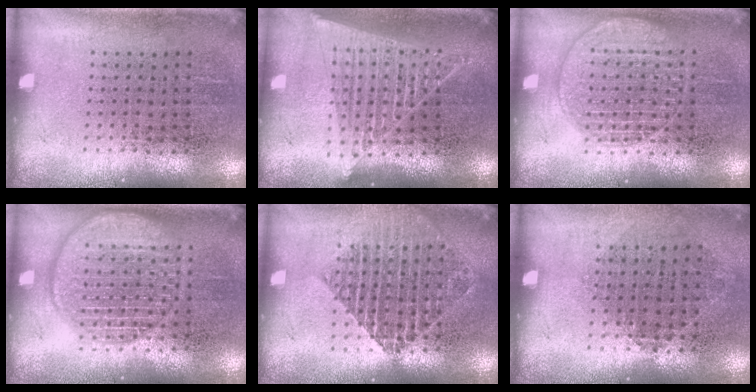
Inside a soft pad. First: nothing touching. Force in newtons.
{"total": 1.9, "press": 1.7, "slide": 0.8}
{"total": 2.7, "press": 2.7, "slide": 0.5}
{"total": 2.9, "press": 2.9, "slide": 0.4}
{"total": 1.7, "press": 1.4, "slide": 0.8}
{"total": 0.8, "press": 0.7, "slide": 0.3}